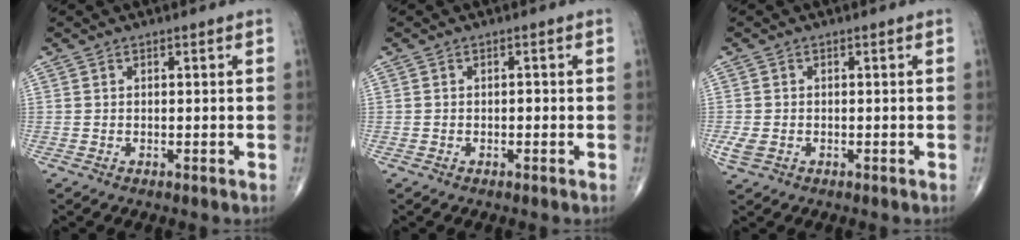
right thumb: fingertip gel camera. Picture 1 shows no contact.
{"total": 0.7, "force": [-0.2, 0.5, 0.4], "torque": [0.000, 0.002, -0.005]}
{"total": 2.5, "force": [-0.7, 1.9, 1.5], "torque": [-0.036, 0.000, -0.010]}